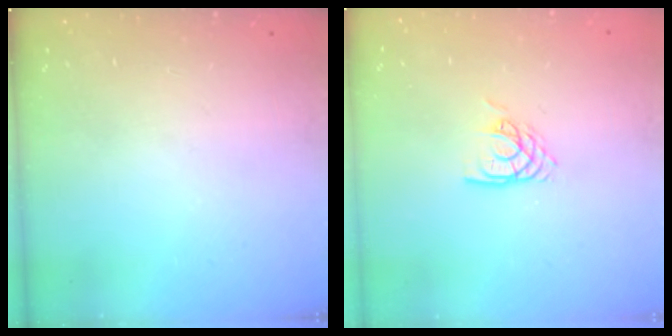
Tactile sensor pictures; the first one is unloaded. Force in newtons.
{"total": 6.0, "press": 5.9, "slide": 0.4}